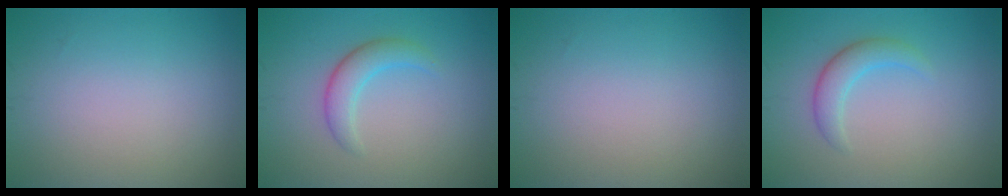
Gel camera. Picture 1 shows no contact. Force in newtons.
{"total": 2.6, "press": 2.6, "slide": 0.2}
{"total": 0.0}
{"total": 2.5, "press": 2.4, "slide": 0.2}